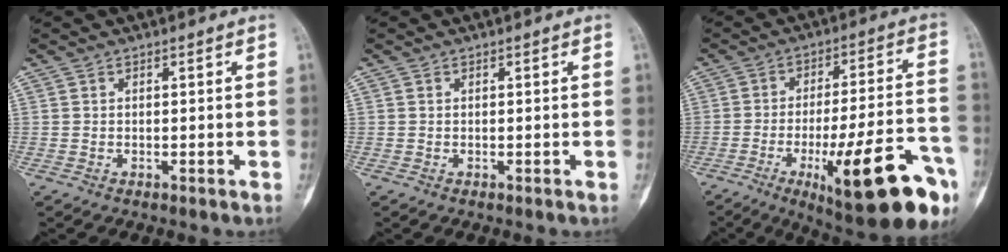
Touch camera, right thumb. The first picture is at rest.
{"total": 0.0}
{"total": 23.6, "force": [-10.4, 6.0, 20.3], "torque": [-0.248, 0.044, -0.139]}